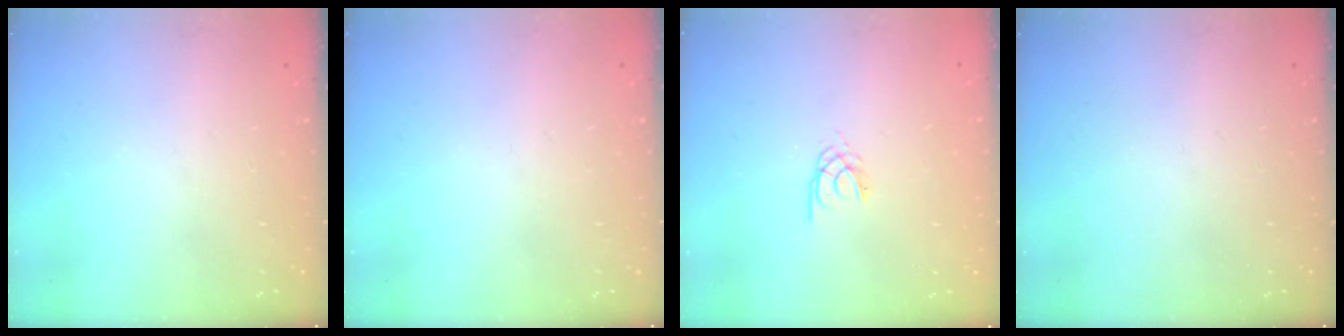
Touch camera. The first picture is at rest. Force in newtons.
{"total": 0.0}
{"total": 1.9, "press": 1.9, "slide": 0.3}
{"total": 0.0}